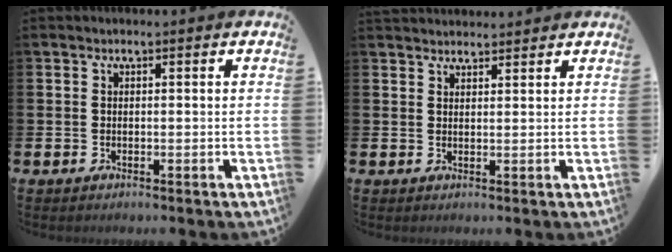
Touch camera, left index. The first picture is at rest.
{"total": 2.3, "force": [2.2, 0.5, 0.0], "torque": [-0.002, -0.009, 0.041]}